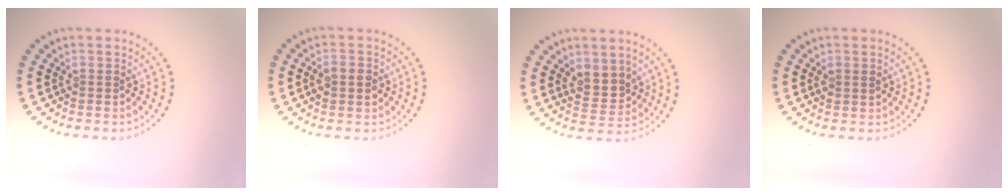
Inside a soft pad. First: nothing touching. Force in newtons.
{"total": 2.6, "press": 2.6, "slide": 0.0}
{"total": 2.7, "press": 2.5, "slide": 1.0}
{"total": 1.0, "press": 0.9, "slide": 0.3}